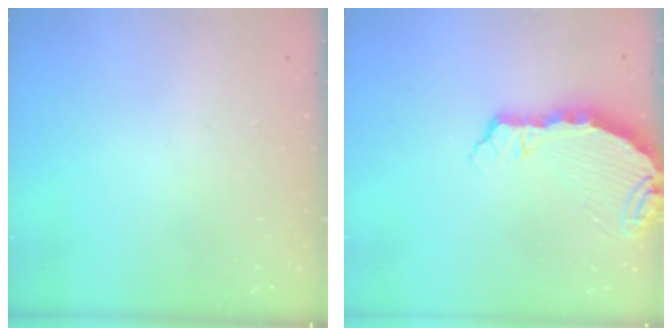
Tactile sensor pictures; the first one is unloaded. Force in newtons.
{"total": 6.9, "press": 6.4, "slide": 2.7}